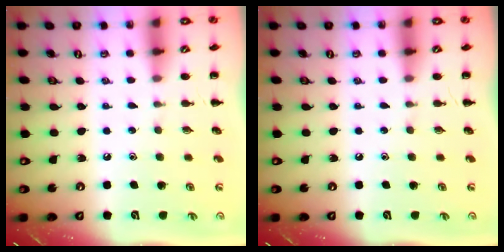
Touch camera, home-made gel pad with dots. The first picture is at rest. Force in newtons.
{"total": 0.0}